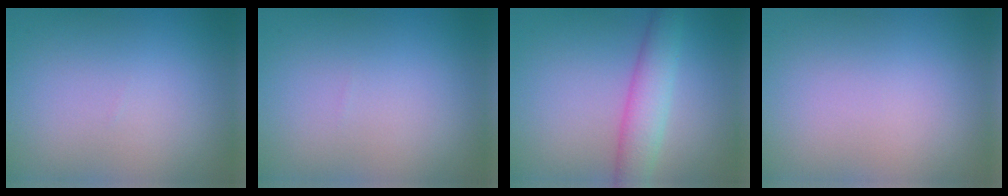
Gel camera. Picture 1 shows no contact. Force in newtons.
{"total": 0.0}
{"total": 4.1, "press": 4.1, "slide": 0.1}
{"total": 0.0}